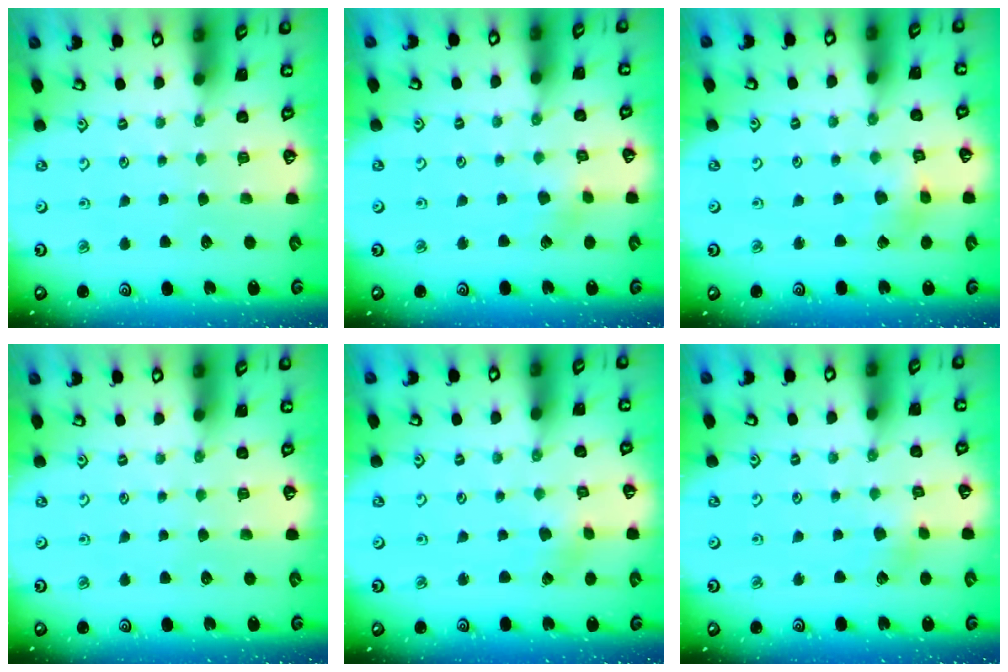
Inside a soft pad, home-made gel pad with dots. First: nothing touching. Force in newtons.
{"total": 2.3, "press": 2.2, "slide": 0.3}
{"total": 2.5, "press": 2.5, "slide": 0.3}
{"total": 0.0}
{"total": 1.3, "press": 1.3, "slide": 0.2}
{"total": 2.3, "press": 2.2, "slide": 0.3}